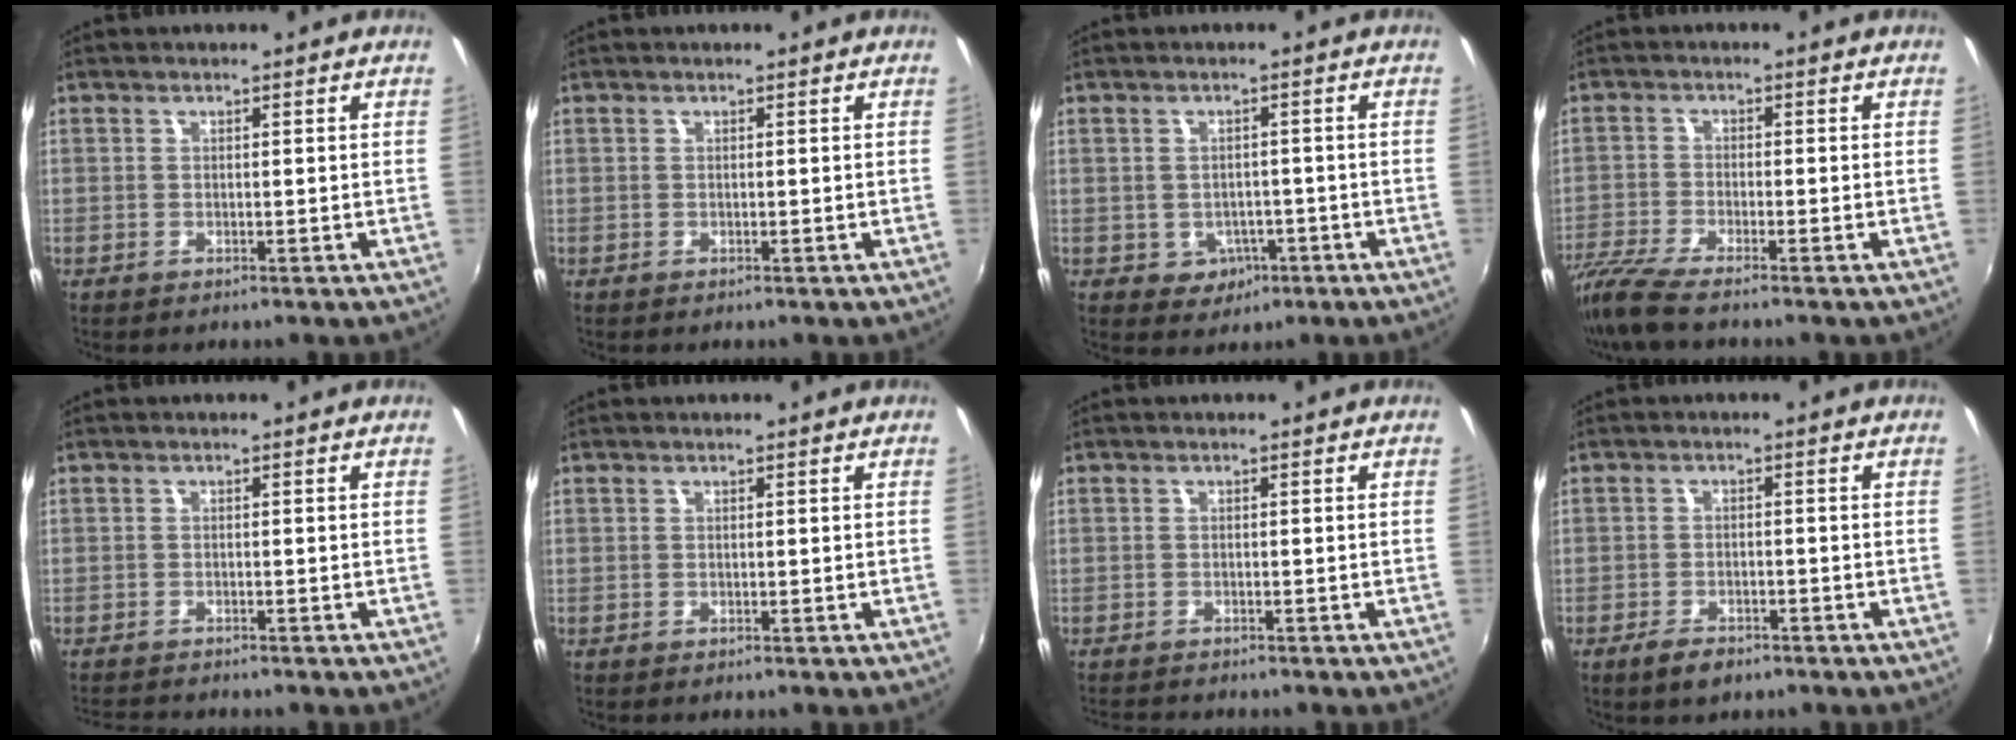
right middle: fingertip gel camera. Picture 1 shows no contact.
{"total": 0.0}
{"total": 4.2, "force": [-1.5, 3.7, 1.2], "torque": [-0.033, 0.005, -0.009]}
{"total": 7.7, "force": [-6.6, 0.3, 3.9], "torque": [-0.101, -0.028, -0.127]}
{"total": 3.8, "force": [-3.7, 0.3, 1.0], "torque": [-0.033, -0.016, -0.067]}
{"total": 0.0}
{"total": 3.0, "force": [-2.8, 0.3, 0.8], "torque": [-0.027, -0.016, -0.052]}
{"total": 3.9, "force": [-2.8, 1.7, 2.1], "torque": [-0.054, -0.008, -0.051]}